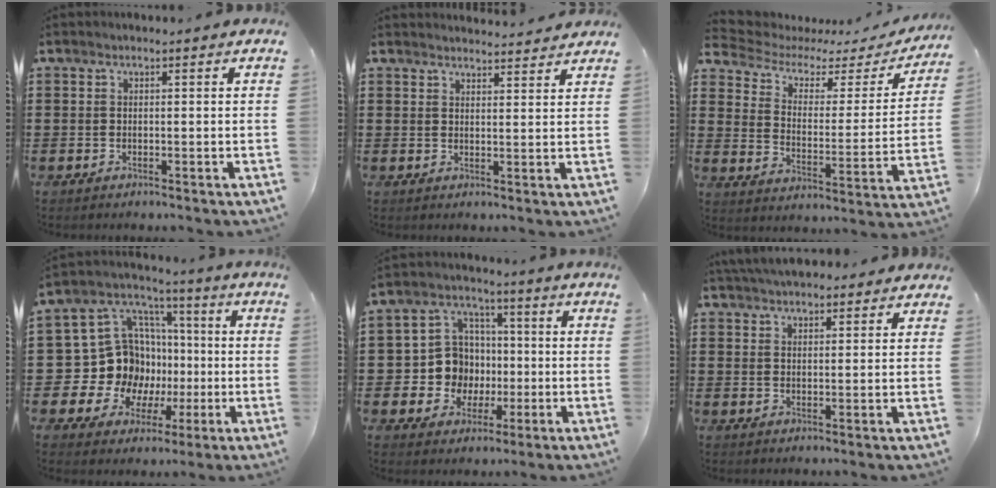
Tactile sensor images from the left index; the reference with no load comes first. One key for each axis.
{"total": 2.6, "fx": 2.6, "fy": 0.0, "fz": 0.0, "tx": -0.009, "ty": -0.011, "tz": 0.049}
{"total": 4.3, "fx": 3.1, "fy": 2.2, "fz": 2.1, "tx": -0.066, "ty": -0.016, "tz": 0.044}
{"total": 14.4, "fx": -1.4, "fy": 13.2, "fz": 5.5, "tx": -0.154, "ty": -0.016, "tz": -0.004}
{"total": 9.4, "fx": -0.1, "fy": 9.0, "fz": 2.4, "tx": -0.080, "ty": 0.013, "tz": 0.011}
{"total": 4.7, "fx": 4.5, "fy": 0.8, "fz": 1.3, "tx": -0.037, "ty": -0.007, "tz": 0.085}